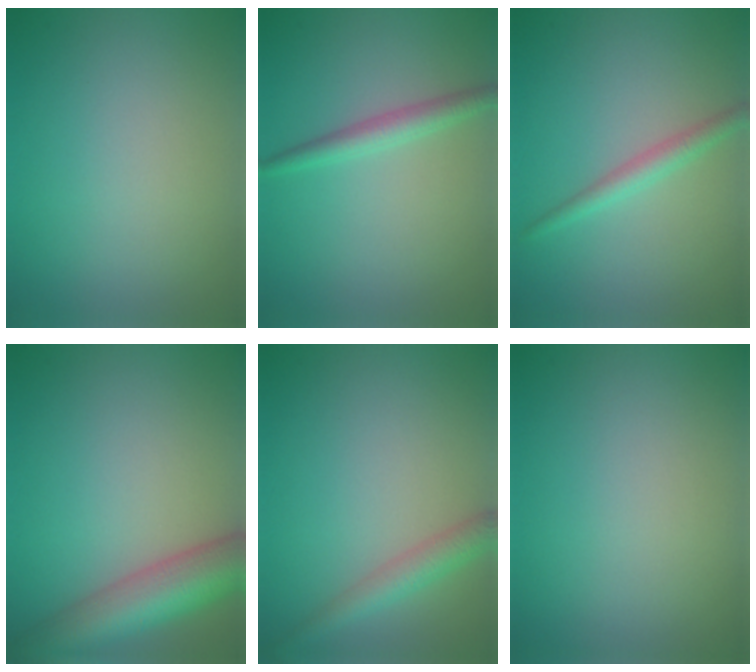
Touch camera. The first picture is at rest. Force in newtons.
{"total": 2.1, "press": 2.1, "slide": 0.1}
{"total": 1.9, "press": 1.9, "slide": 0.0}
{"total": 7.9, "press": 7.9, "slide": 0.4}
{"total": 2.8, "press": 2.8, "slide": 0.1}
{"total": 0.0}